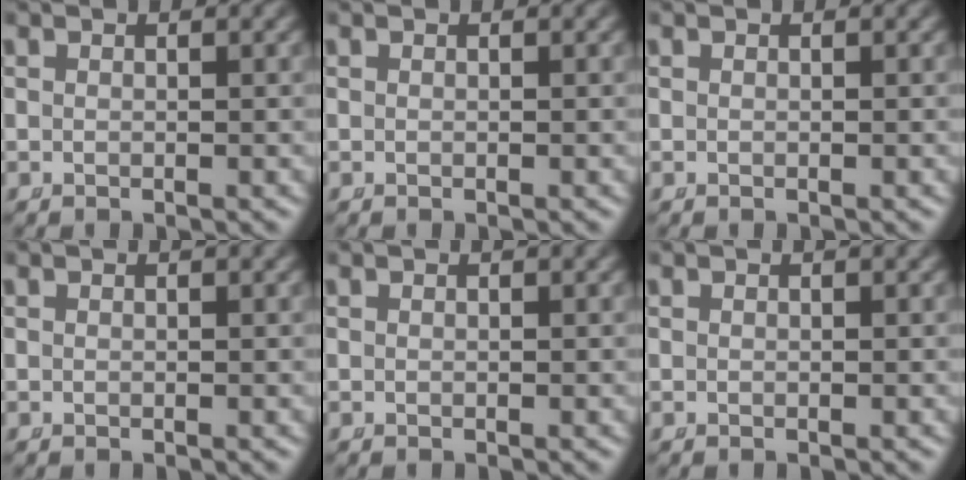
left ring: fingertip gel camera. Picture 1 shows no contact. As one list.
[{"total": 0.0}, {"total": 0.0}, {"total": 0.0}, {"total": 0.0}, {"total": 0.0}]